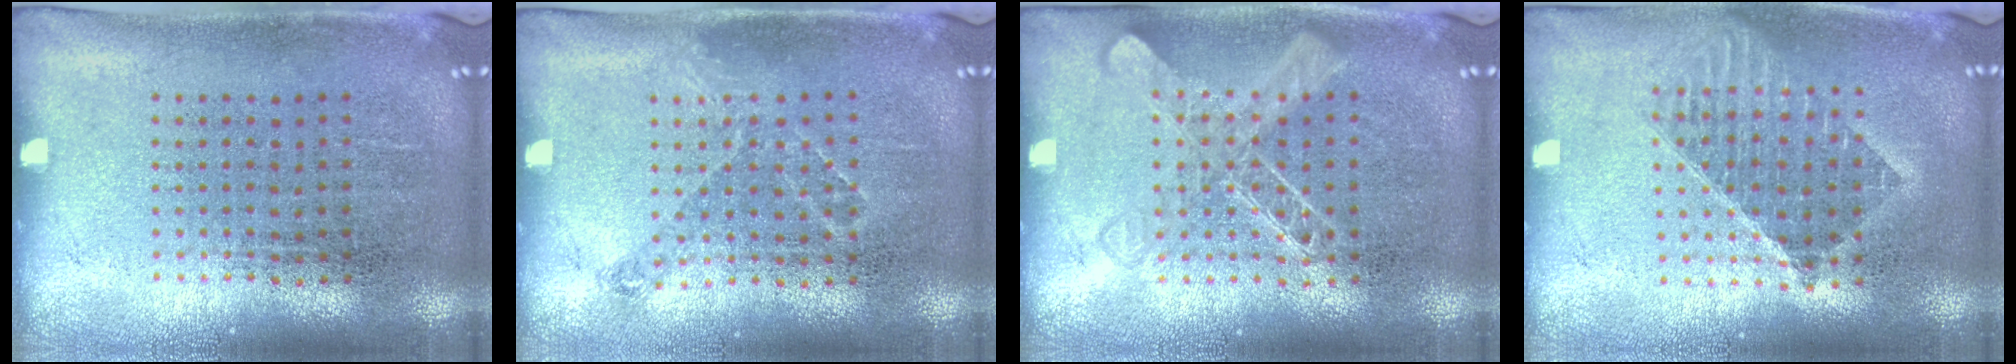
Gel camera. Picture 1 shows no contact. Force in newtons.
{"total": 0.8, "press": 0.7, "slide": 0.4}
{"total": 2.1, "press": 2.1, "slide": 0.5}
{"total": 1.5, "press": 1.3, "slide": 0.8}